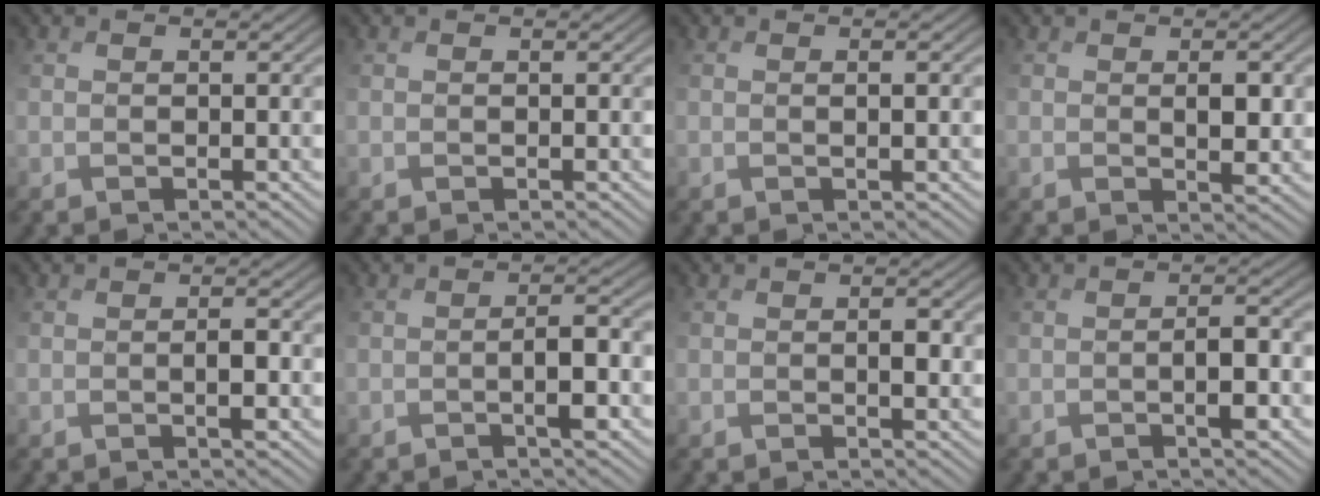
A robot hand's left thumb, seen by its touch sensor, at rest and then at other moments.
{"total": 0.0}
{"total": 1.4, "force": [0.6, -0.2, 1.2], "torque": [-0.019, 0.002, 0.016]}
{"total": 3.2, "force": [0.9, 1.7, 2.5], "torque": [-0.050, -0.001, 0.022]}
{"total": 2.2, "force": [-0.5, 0.7, 2.0], "torque": [-0.032, 0.002, -0.004]}
{"total": 3.7, "force": [-1.6, 0.6, 3.3], "torque": [-0.044, 0.010, -0.026]}
{"total": 2.4, "force": [0.1, 1.2, 2.1], "torque": [-0.035, 0.001, 0.004]}
{"total": 3.5, "force": [-1.6, 0.8, 3.0], "torque": [-0.038, 0.009, -0.022]}